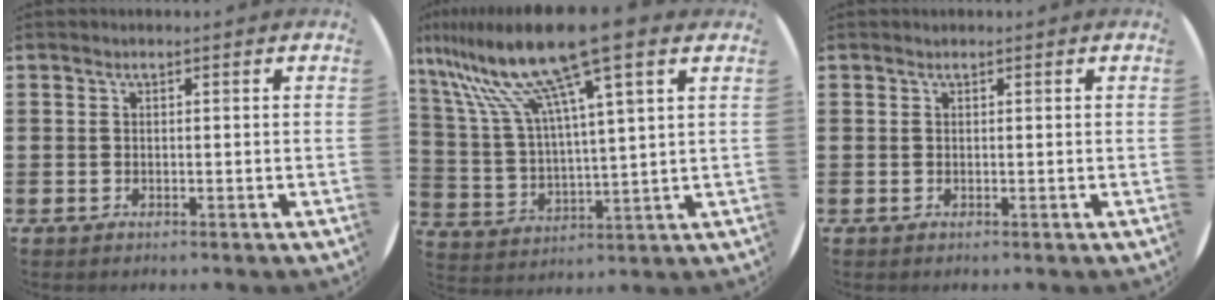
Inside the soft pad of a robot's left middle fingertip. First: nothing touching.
{"total": 15.6, "force": [11.0, 1.5, 11.0], "torque": [-0.257, -0.041, 0.184]}
{"total": 0.0}